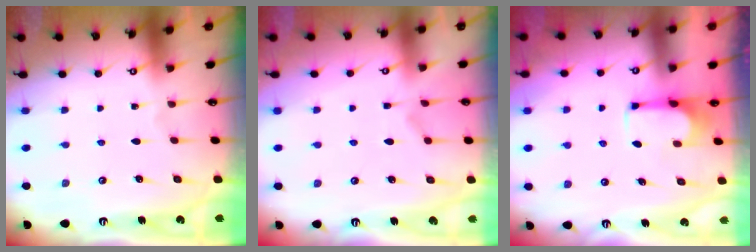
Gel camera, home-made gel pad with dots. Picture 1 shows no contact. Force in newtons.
{"total": 1.7, "press": 1.2, "slide": 1.1}
{"total": 5.1, "press": 5.0, "slide": 0.6}